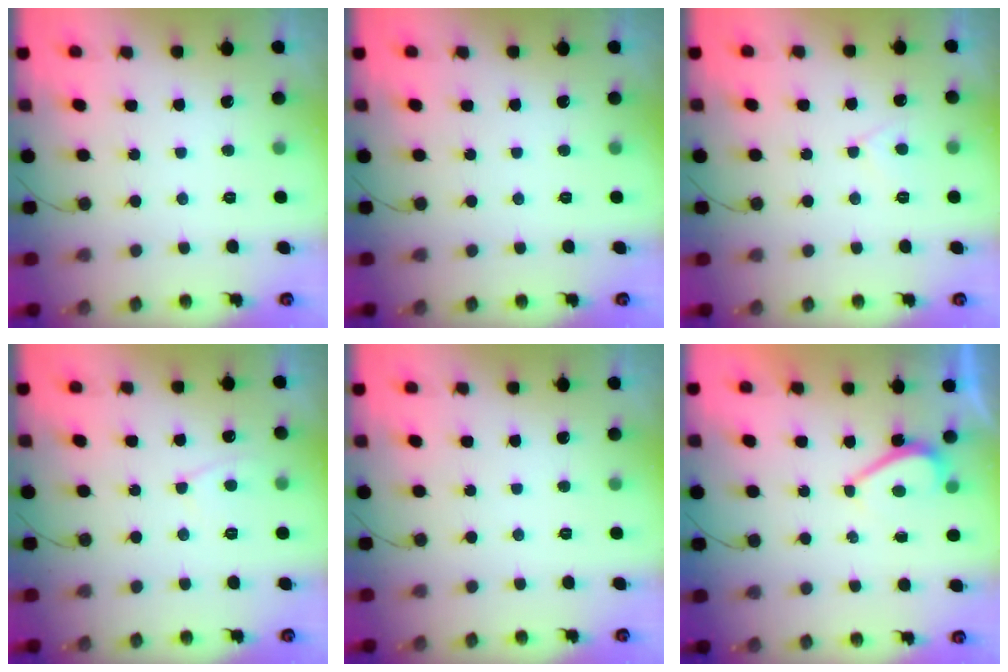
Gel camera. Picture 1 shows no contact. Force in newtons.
{"total": 0.0}
{"total": 4.1, "press": 4.0, "slide": 0.5}
{"total": 3.8, "press": 3.8, "slide": 0.5}
{"total": 0.0}
{"total": 2.8, "press": 2.8, "slide": 0.5}